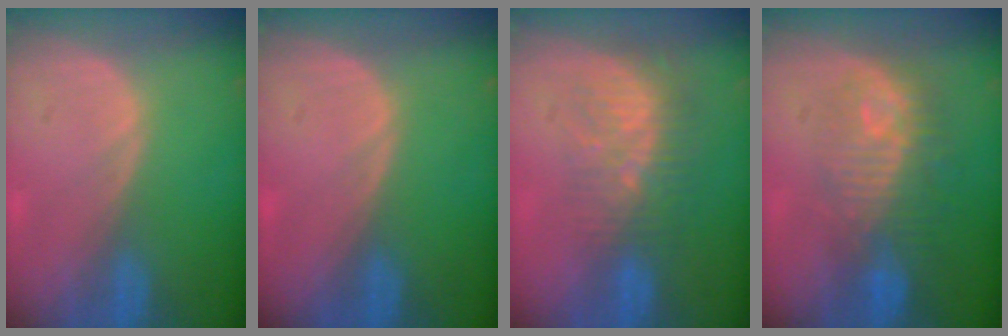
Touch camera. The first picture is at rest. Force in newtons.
{"total": 0.0}
{"total": 8.9, "press": 7.5, "slide": 4.8}
{"total": 9.7, "press": 8.9, "slide": 3.9}